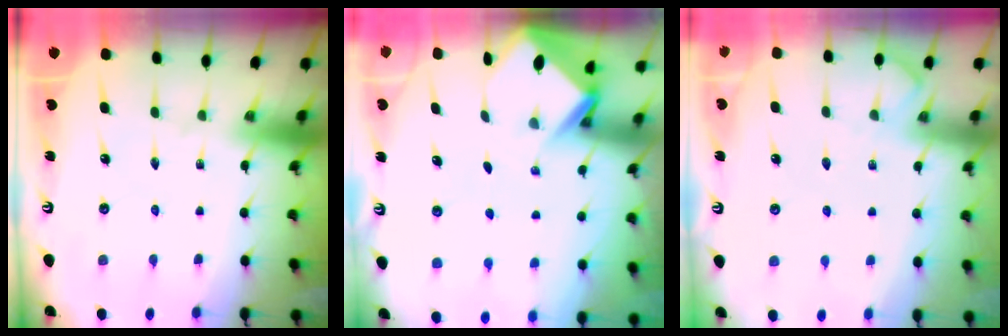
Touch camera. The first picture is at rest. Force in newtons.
{"total": 3.5, "press": 3.5, "slide": 0.2}
{"total": 4.5, "press": 4.5, "slide": 0.6}